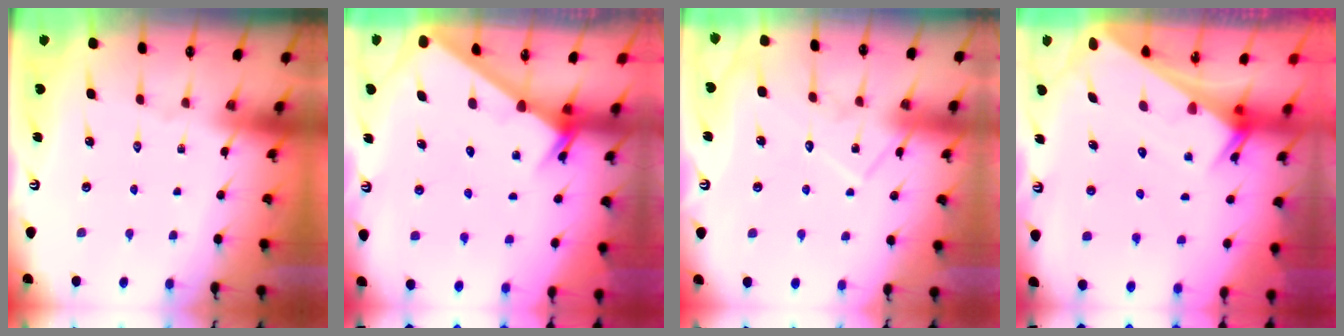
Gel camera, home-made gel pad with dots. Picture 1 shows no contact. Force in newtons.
{"total": 2.7, "press": 2.7, "slide": 0.3}
{"total": 11.6, "press": 11.5, "slide": 0.6}
{"total": 2.6, "press": 2.6, "slide": 0.1}